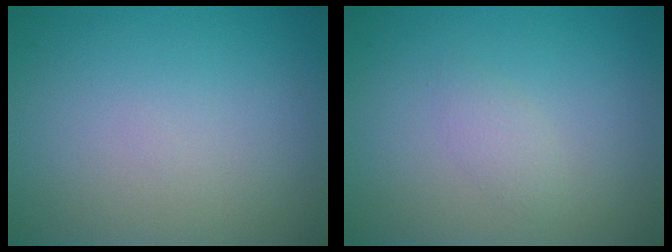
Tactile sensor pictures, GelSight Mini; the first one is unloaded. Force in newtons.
{"total": 1.2, "press": 1.2, "slide": 0.1}